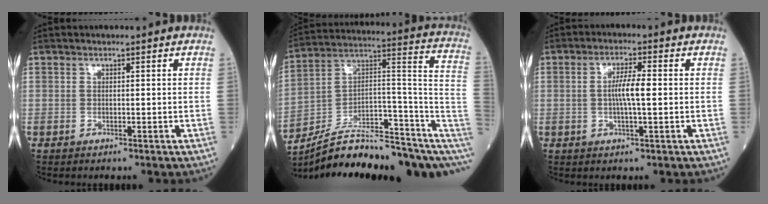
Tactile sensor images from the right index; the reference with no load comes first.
{"total": 20.1, "force": [-15.8, 4.2, 11.7], "torque": [-0.136, 0.054, -0.245]}
{"total": 4.7, "force": [0.0, 0.4, 4.7], "torque": [-0.089, 0.002, -0.002]}